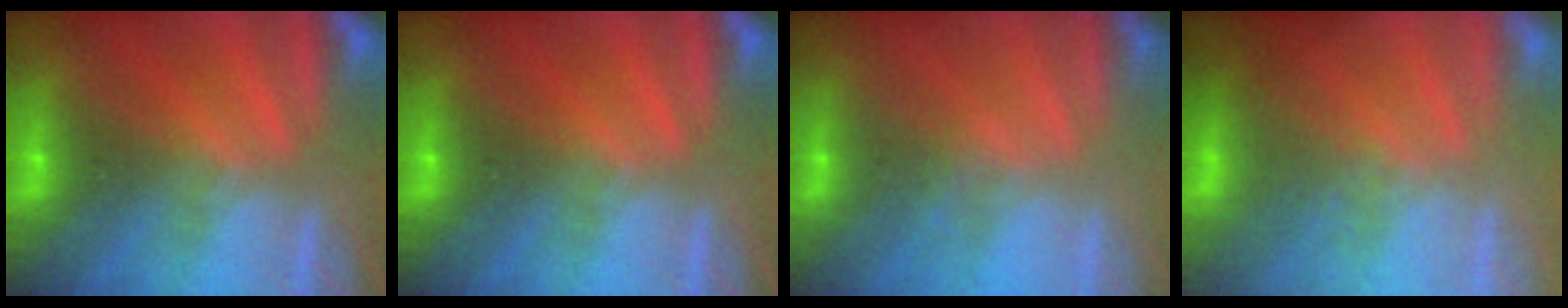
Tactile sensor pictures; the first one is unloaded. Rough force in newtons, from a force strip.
{"total": 0.0}
{"total": 2.2}
{"total": 6.9}